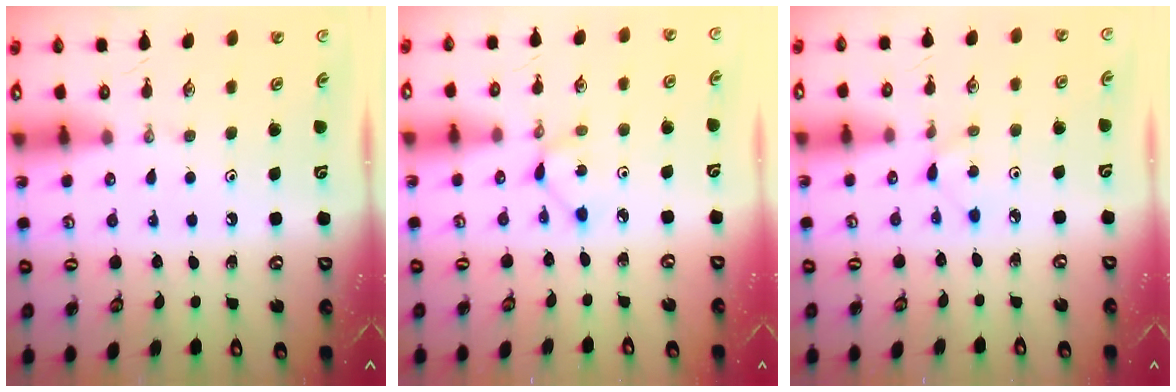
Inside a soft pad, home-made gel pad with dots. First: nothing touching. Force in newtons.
{"total": 1.7, "press": 1.7, "slide": 0.1}
{"total": 2.3, "press": 2.3, "slide": 0.3}